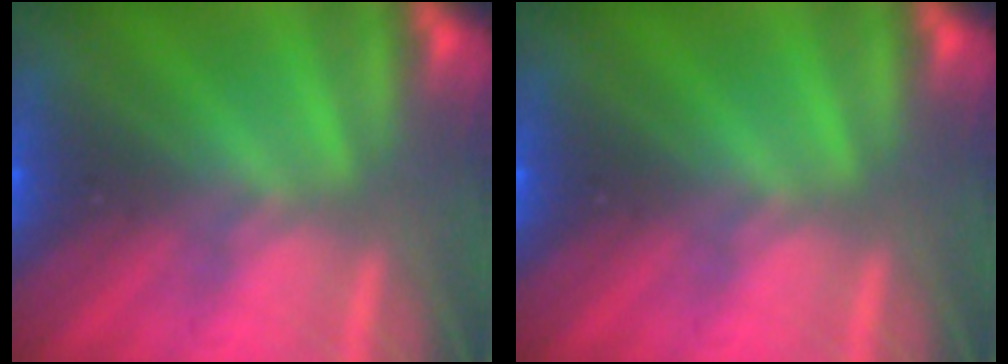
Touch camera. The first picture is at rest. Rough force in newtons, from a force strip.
{"total": 0.0}